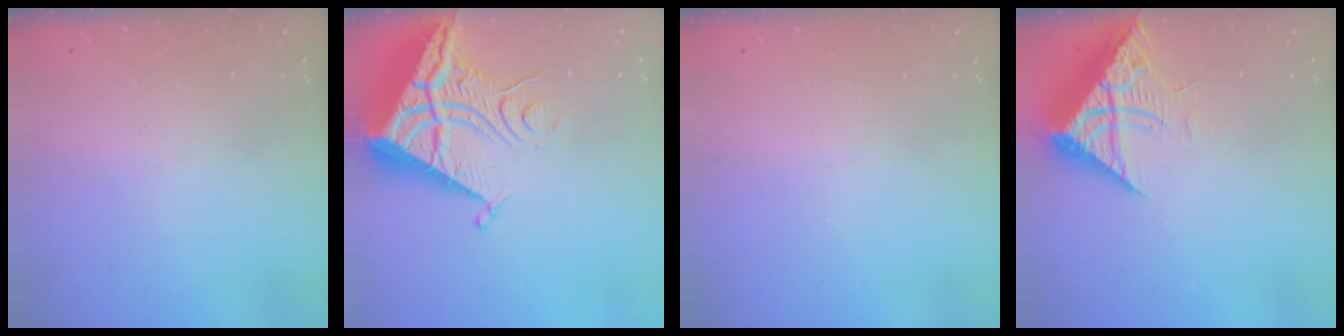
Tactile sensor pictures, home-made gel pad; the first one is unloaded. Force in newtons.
{"total": 12.7, "press": 12.6, "slide": 1.2}
{"total": 0.0}
{"total": 11.8, "press": 11.7, "slide": 1.2}